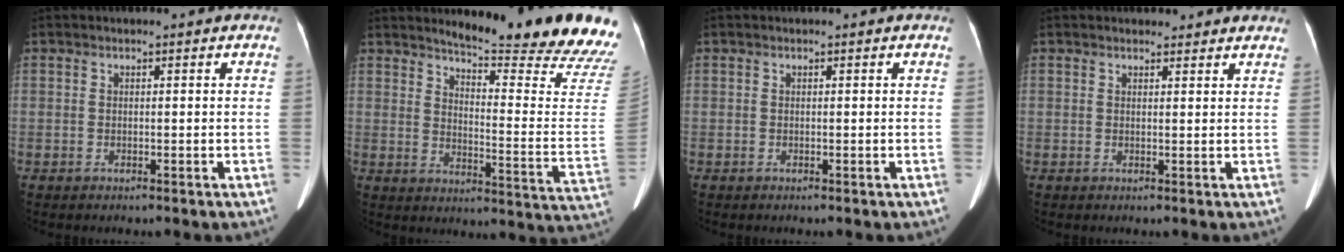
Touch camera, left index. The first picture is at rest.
{"total": 21.0, "force": [19.5, -0.9, 7.9], "torque": [-0.119, -0.138, 0.231]}
{"total": 0.0}
{"total": 3.9, "force": [3.6, 1.1, 0.8], "torque": [-0.006, 0.010, 0.038]}